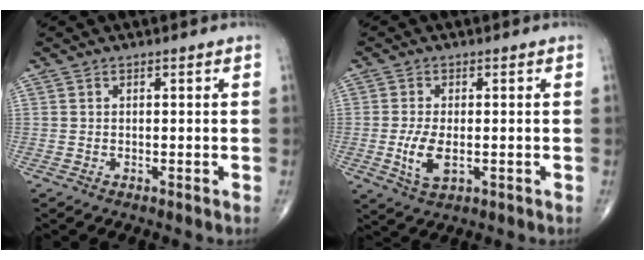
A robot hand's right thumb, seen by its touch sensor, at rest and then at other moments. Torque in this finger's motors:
{"motor_torque": [0.18, 0.37, 0.58, 0.24, 0.23]}